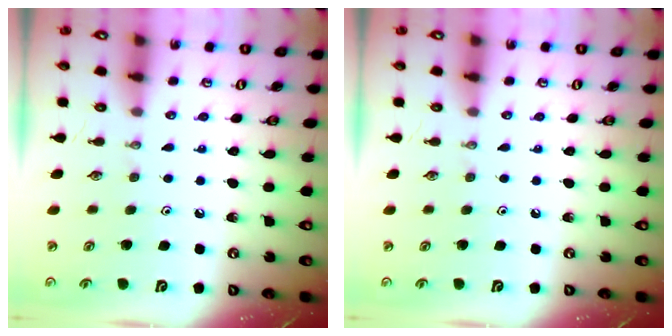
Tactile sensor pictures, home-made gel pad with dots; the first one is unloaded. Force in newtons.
{"total": 0.0}